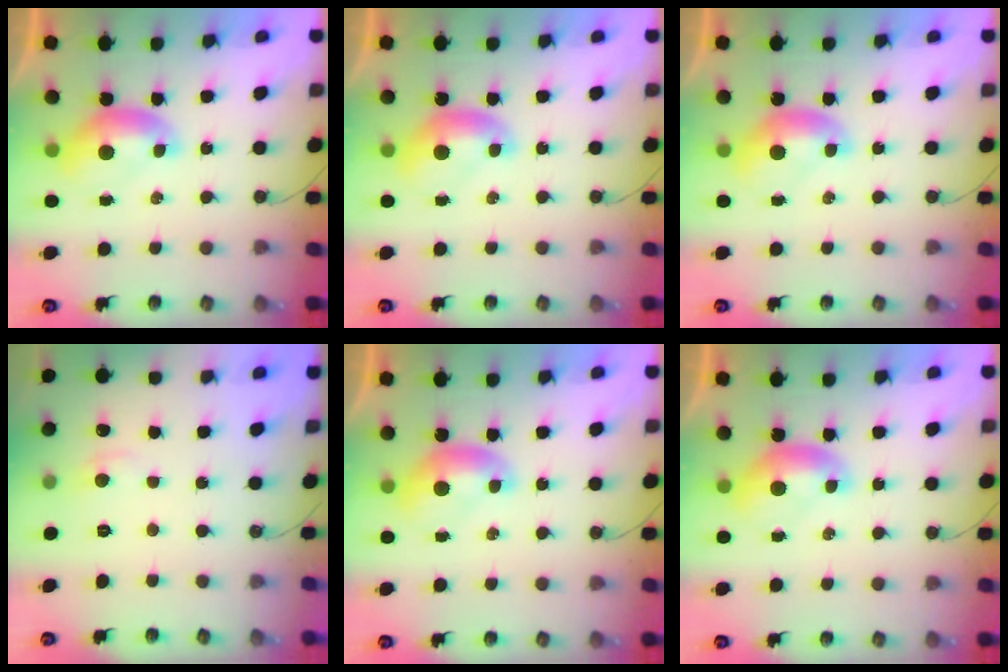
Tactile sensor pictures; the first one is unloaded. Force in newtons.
{"total": 0.0}
{"total": 0.0}
{"total": 0.6, "press": 0.6, "slide": 0.2}
{"total": 0.0}
{"total": 0.0}